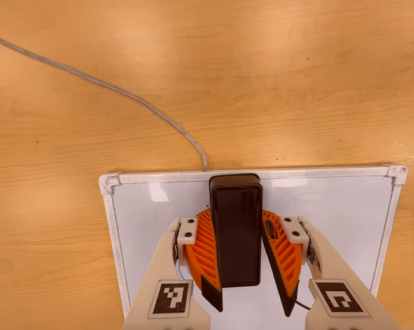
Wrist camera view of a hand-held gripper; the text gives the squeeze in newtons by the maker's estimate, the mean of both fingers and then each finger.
{"total": 11.2, "left": 12.6, "right": 9.8}